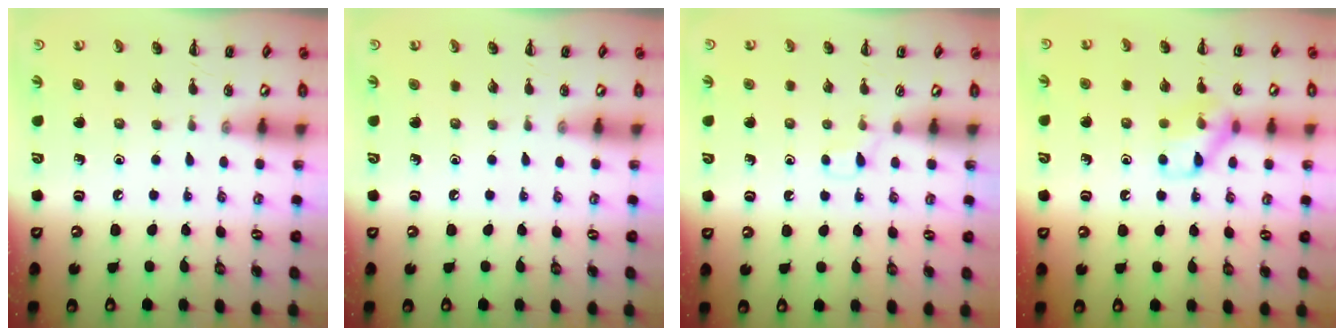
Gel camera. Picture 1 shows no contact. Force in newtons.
{"total": 0.0}
{"total": 2.3, "press": 2.2, "slide": 0.8}
{"total": 10.5, "press": 10.4, "slide": 1.0}